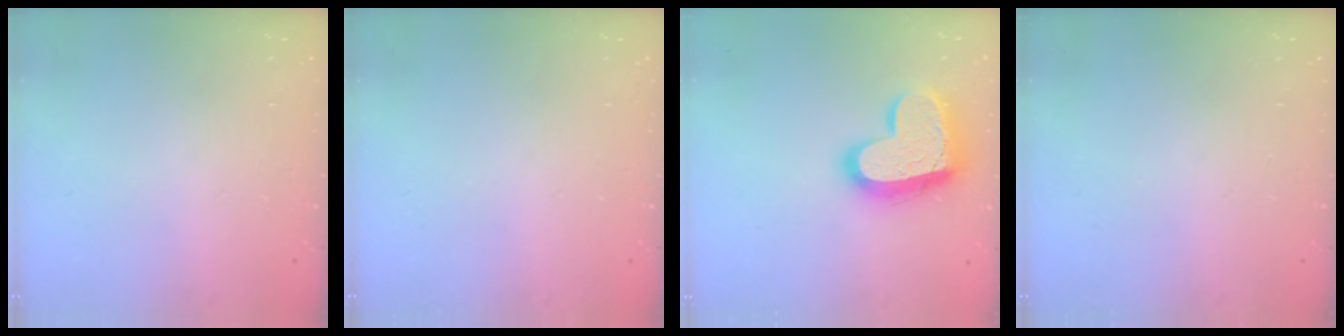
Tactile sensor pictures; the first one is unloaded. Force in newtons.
{"total": 0.0}
{"total": 18.4, "press": 18.3, "slide": 1.7}
{"total": 0.0}